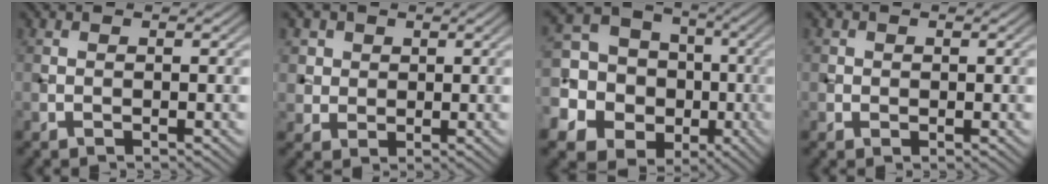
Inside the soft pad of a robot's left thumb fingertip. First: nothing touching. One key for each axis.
{"total": 4.3, "fx": 1.7, "fy": 3.8, "fz": 1.2, "tx": -0.054, "ty": -0.007, "tz": 0.036}
{"total": 19.9, "fx": -3.0, "fy": 18.0, "fz": 7.9, "tx": -0.248, "ty": 0.009, "tz": -0.072}
{"total": 1.3, "fx": 0.2, "fy": 1.2, "fz": 0.2, "tx": -0.001, "ty": -0.005, "tz": 0.001}